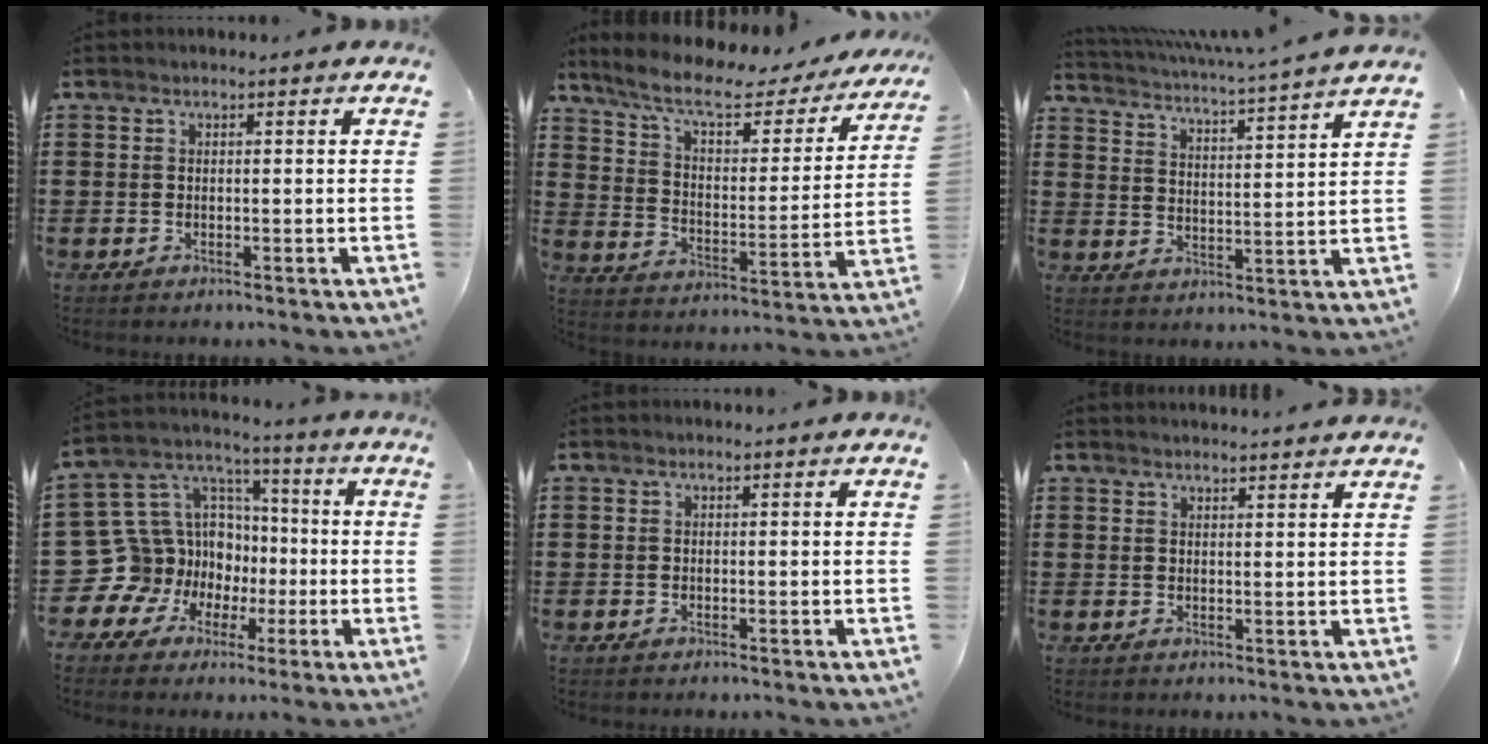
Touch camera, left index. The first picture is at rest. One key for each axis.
{"total": 8.6, "fx": 6.5, "fy": 2.1, "fz": 5.3, "tx": -0.119, "ty": -0.036, "tz": 0.105}
{"total": 4.2, "fx": 3.8, "fy": -0.9, "fz": 1.3, "tx": -0.045, "ty": -0.035, "tz": 0.059}
{"total": 13.4, "fx": -3.2, "fy": 12.8, "fz": 2.7, "tx": -0.133, "ty": -0.017, "tz": -0.027}
{"total": 0.0}
{"total": 2.0, "fx": 2.0, "fy": -0.4, "fz": 0.0, "tx": -0.005, "ty": -0.004, "tz": 0.039}